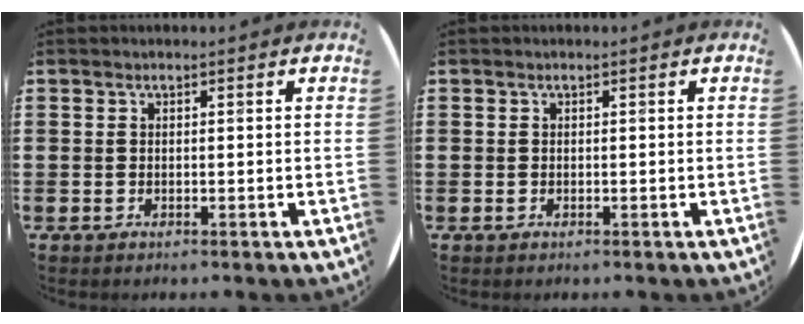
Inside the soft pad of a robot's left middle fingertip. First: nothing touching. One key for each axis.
{"total": 0.0}